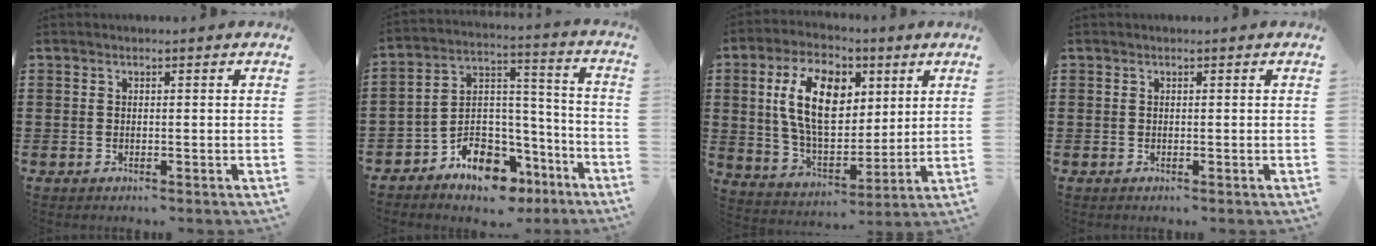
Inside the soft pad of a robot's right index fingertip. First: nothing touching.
{"total": 8.5, "force": [-6.6, 4.8, 2.2], "torque": [-0.040, 0.023, -0.117]}
{"total": 13.1, "force": [3.9, 7.4, 10.0], "torque": [-0.220, 0.014, 0.069]}
{"total": 0.0}